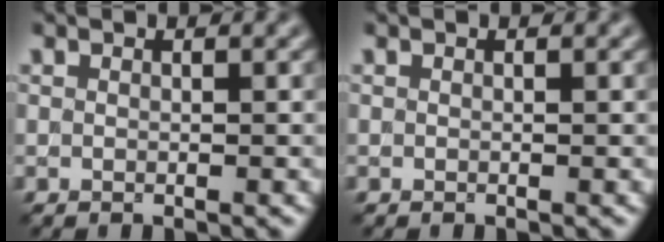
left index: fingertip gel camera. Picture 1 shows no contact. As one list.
[{"total": 0.0}]